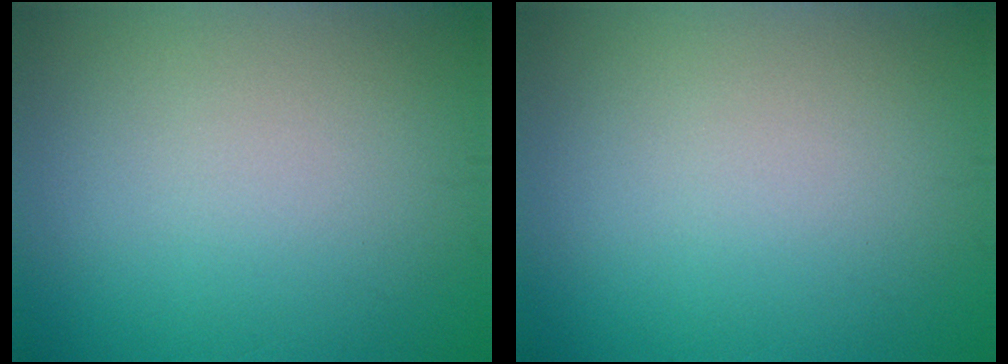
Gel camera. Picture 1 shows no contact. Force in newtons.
{"total": 0.0}